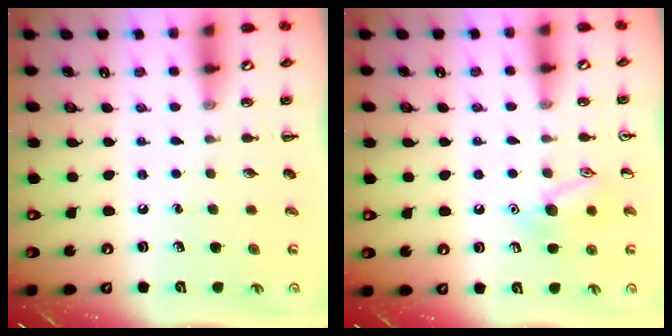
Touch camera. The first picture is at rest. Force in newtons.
{"total": 9.9, "press": 9.9, "slide": 0.8}